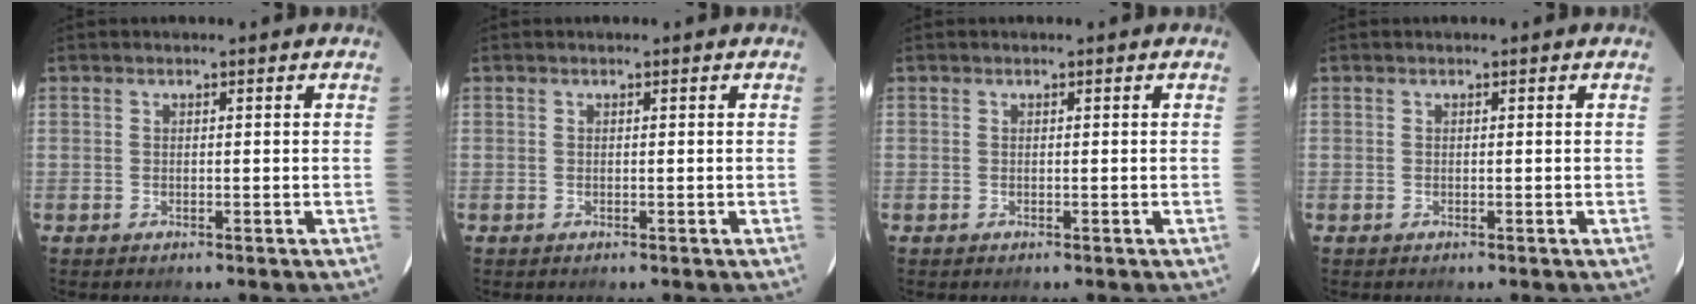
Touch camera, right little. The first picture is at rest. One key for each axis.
{"total": 0.0}
{"total": 0.0}
{"total": 0.0}